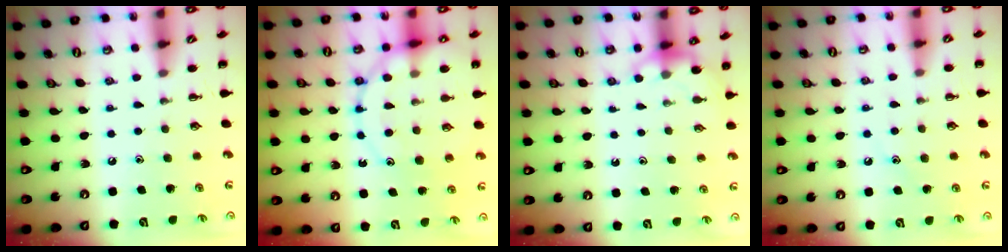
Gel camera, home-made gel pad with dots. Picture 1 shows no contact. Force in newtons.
{"total": 16.1, "press": 15.9, "slide": 2.6}
{"total": 5.6, "press": 5.4, "slide": 1.5}
{"total": 6.7, "press": 6.5, "slide": 1.3}